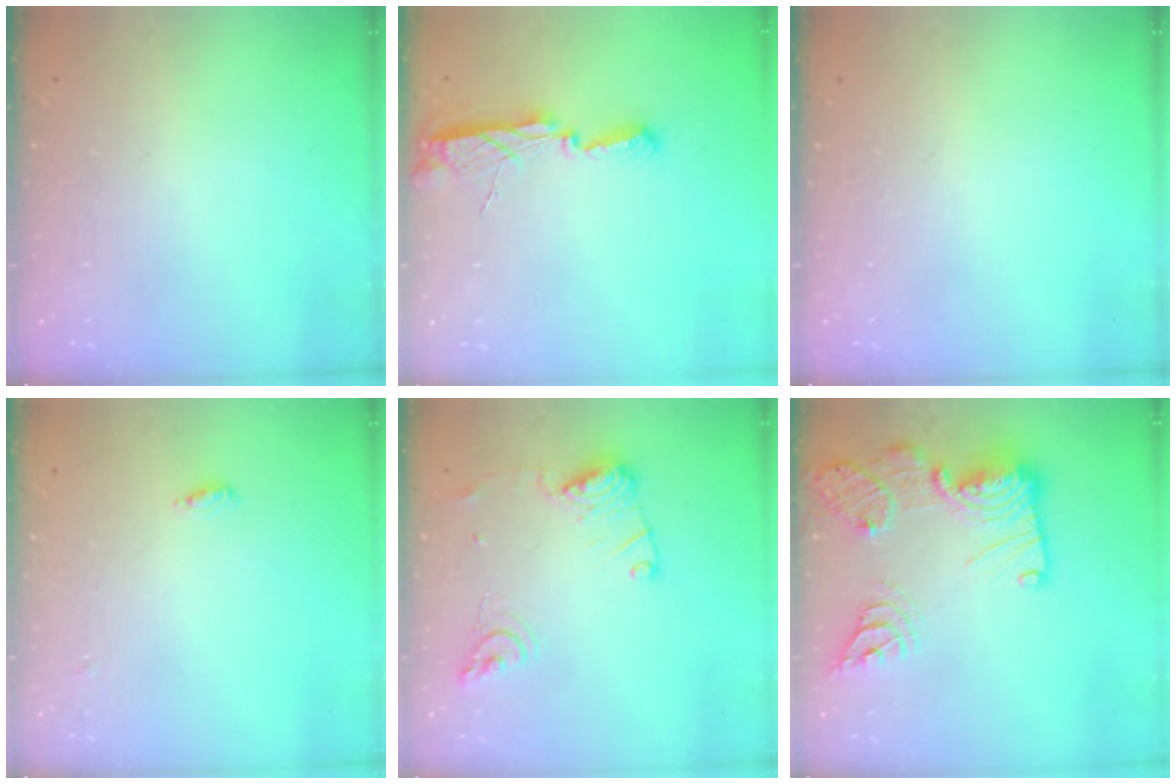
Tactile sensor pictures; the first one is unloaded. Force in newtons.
{"total": 7.5, "press": 7.5, "slide": 0.8}
{"total": 0.0}
{"total": 4.0, "press": 3.8, "slide": 1.1}
{"total": 12.9, "press": 12.8, "slide": 1.5}
{"total": 22.9, "press": 22.8, "slide": 2.3}